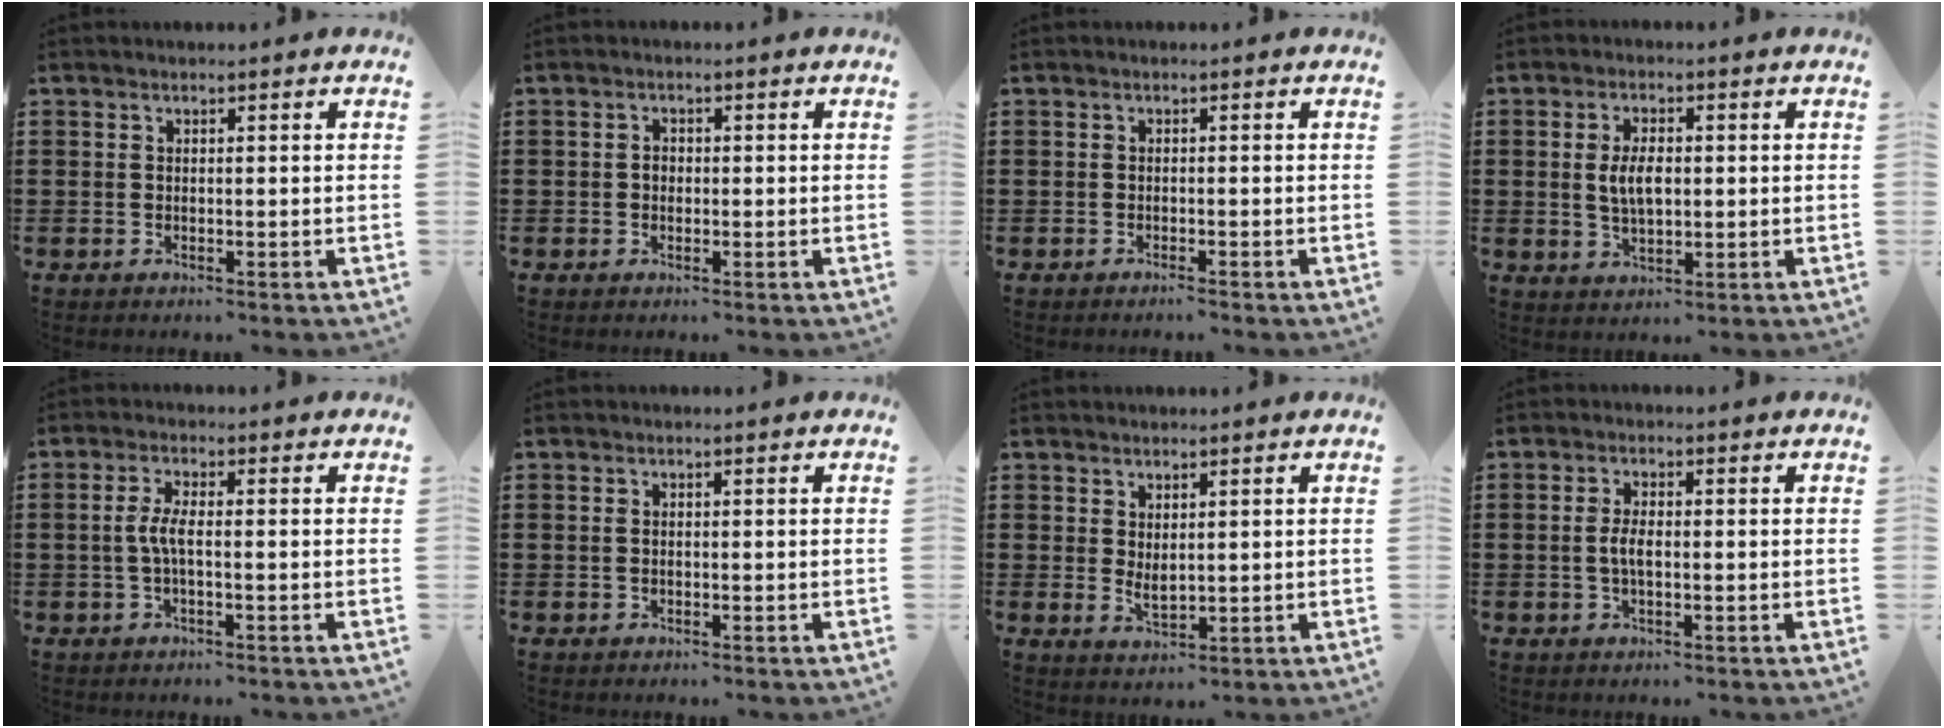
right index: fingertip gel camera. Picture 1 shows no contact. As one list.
[{"total": 1.2, "force": [-0.2, 0.9, 0.8], "torque": [-0.017, 0.003, -0.004]}, {"total": 0.7, "force": [-0.7, 0.0, 0.1], "torque": [-0.004, -0.002, -0.014]}, {"total": 4.9, "force": [0.3, 2.3, 4.3], "torque": [-0.086, 0.001, -0.001]}, {"total": 3.4, "force": [-0.6, 0.8, 3.3], "torque": [-0.083, -0.005, -0.019]}, {"total": 0.7, "force": [-0.1, 0.4, 0.5], "torque": [-0.012, 0.002, -0.002]}, {"total": 2.2, "force": [0.9, 0.9, 1.8], "torque": [-0.034, 0.000, 0.018]}, {"total": 2.8, "force": [-0.3, 1.0, 2.6], "torque": [-0.065, -0.005, -0.011]}]